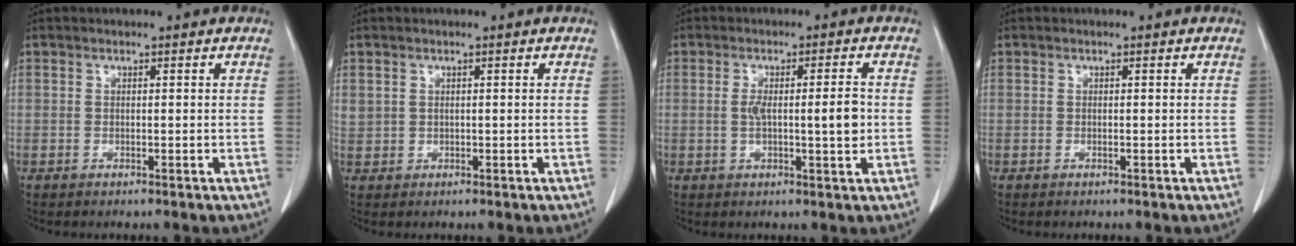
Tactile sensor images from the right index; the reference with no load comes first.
{"total": 1.8, "force": [0.8, 1.6, 0.4], "torque": [-0.004, 0.014, 0.022]}
{"total": 5.6, "force": [0.0, 1.0, 5.6], "torque": [-0.091, 0.004, 0.005]}
{"total": 0.0}